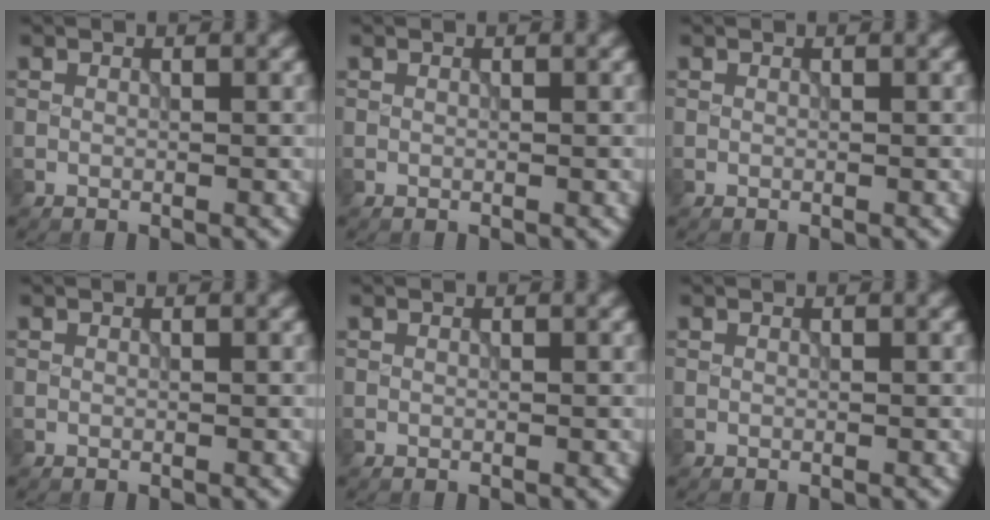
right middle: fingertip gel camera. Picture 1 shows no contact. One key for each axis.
{"total": 0.0}
{"total": 0.0}
{"total": 0.0}
{"total": 0.0}
{"total": 0.0}